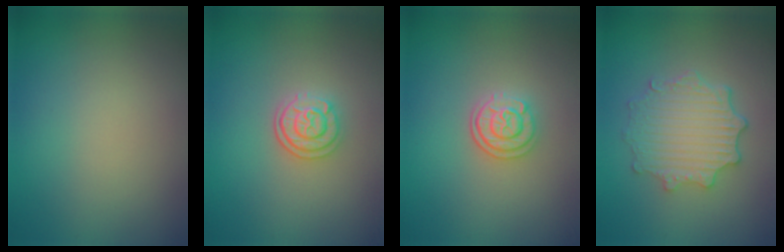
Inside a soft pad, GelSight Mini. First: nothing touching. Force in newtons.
{"total": 2.6, "press": 2.2, "slide": 1.3}
{"total": 2.6, "press": 2.2, "slide": 1.3}
{"total": 4.5, "press": 3.7, "slide": 2.7}